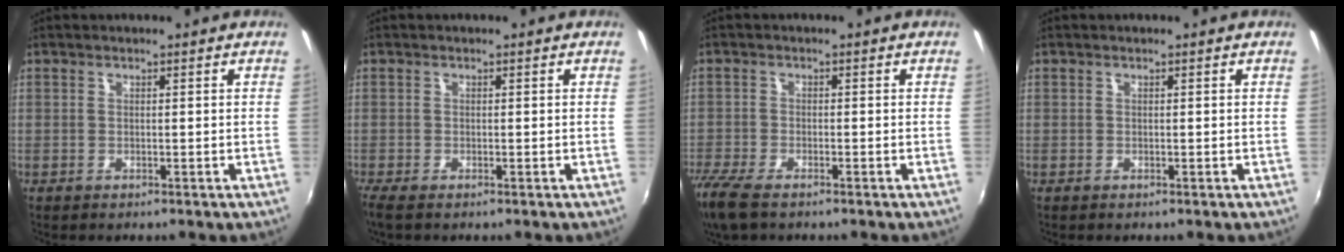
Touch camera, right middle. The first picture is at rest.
{"total": 1.6, "force": [-1.0, -0.2, 1.2], "torque": [-0.027, -0.005, -0.020]}
{"total": 8.1, "force": [-6.0, 2.2, 5.0], "torque": [-0.130, -0.035, -0.118]}
{"total": 0.0}